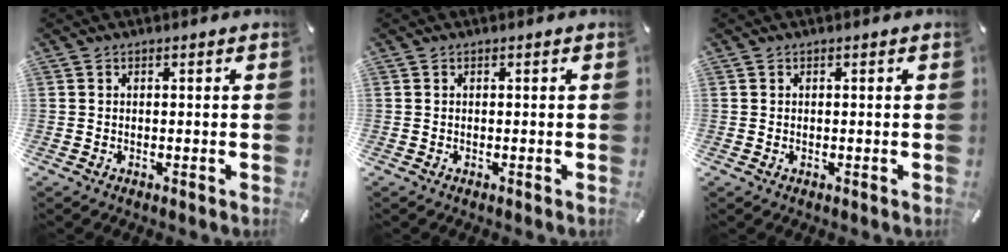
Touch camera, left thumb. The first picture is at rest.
{"total": 0.0}
{"total": 0.0}